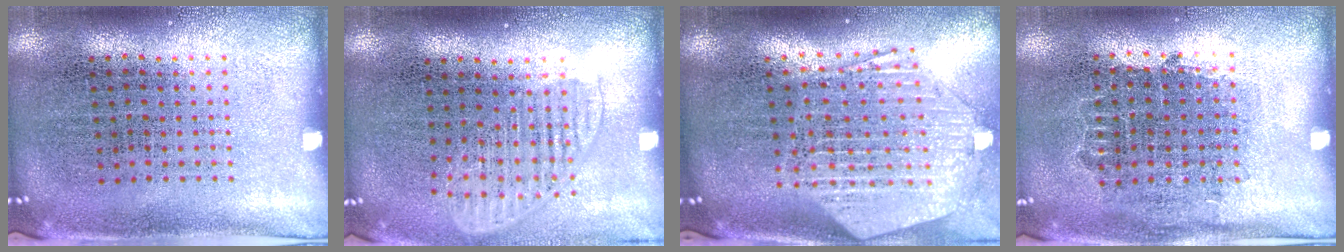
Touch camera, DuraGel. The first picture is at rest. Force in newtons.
{"total": 1.5, "press": 1.3, "slide": 0.7}
{"total": 2.8, "press": 2.2, "slide": 1.7}
{"total": 0.8, "press": 0.7, "slide": 0.3}